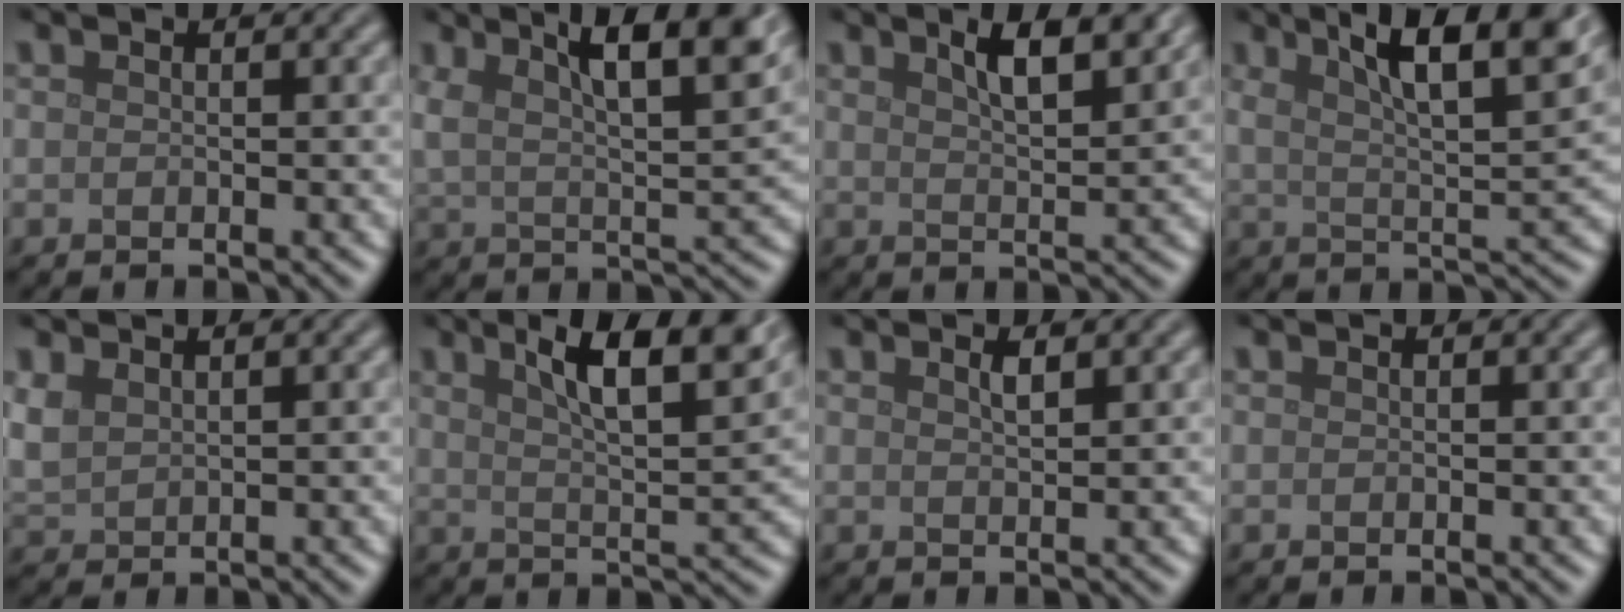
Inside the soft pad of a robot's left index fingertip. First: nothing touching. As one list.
[{"total": 9.1, "force": [4.9, 3.1, 7.0], "torque": [-0.118, 0.008, 0.078]}, {"total": 4.8, "force": [2.9, 1.4, 3.6], "torque": [-0.046, 0.011, 0.042]}, {"total": 9.7, "force": [4.9, 2.7, 7.9], "torque": [-0.120, 0.010, 0.077]}, {"total": 2.2, "force": [1.3, 1.3, 1.2], "torque": [-0.038, 0.003, 0.031]}, {"total": 8.4, "force": [4.4, 2.2, 6.8], "torque": [-0.095, 0.010, 0.067]}, {"total": 1.1, "force": [0.8, 0.2, 0.8], "torque": [-0.014, 0.001, 0.012]}, {"total": 0.0}]